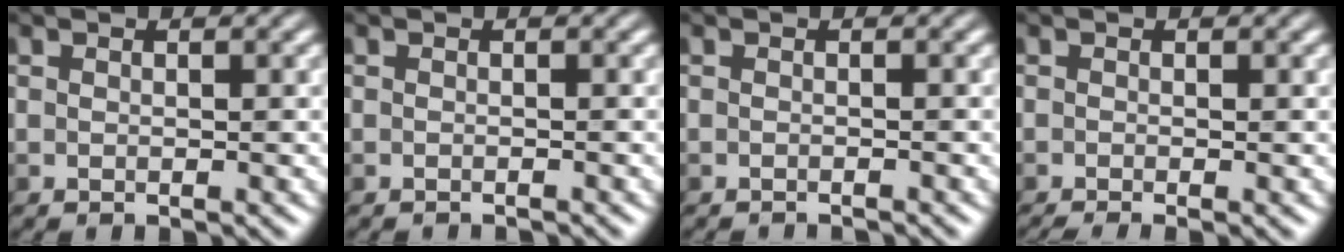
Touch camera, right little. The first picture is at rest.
{"total": 1.2, "force": [-1.2, 0.2, 0.4], "torque": [0.007, -0.003, -0.021]}
{"total": 1.7, "force": [-1.6, 0.3, 0.5], "torque": [0.006, 0.000, -0.027]}
{"total": 1.7, "force": [-1.0, 0.5, 1.3], "torque": [-0.014, -0.010, -0.021]}